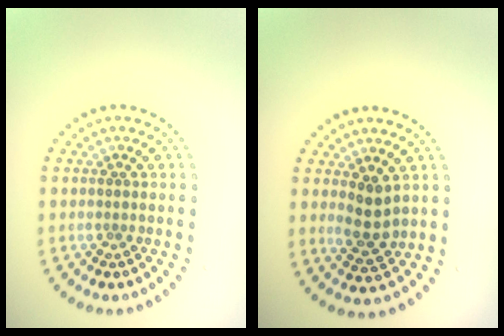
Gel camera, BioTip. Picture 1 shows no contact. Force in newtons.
{"total": 2.8, "press": 2.7, "slide": 0.8}